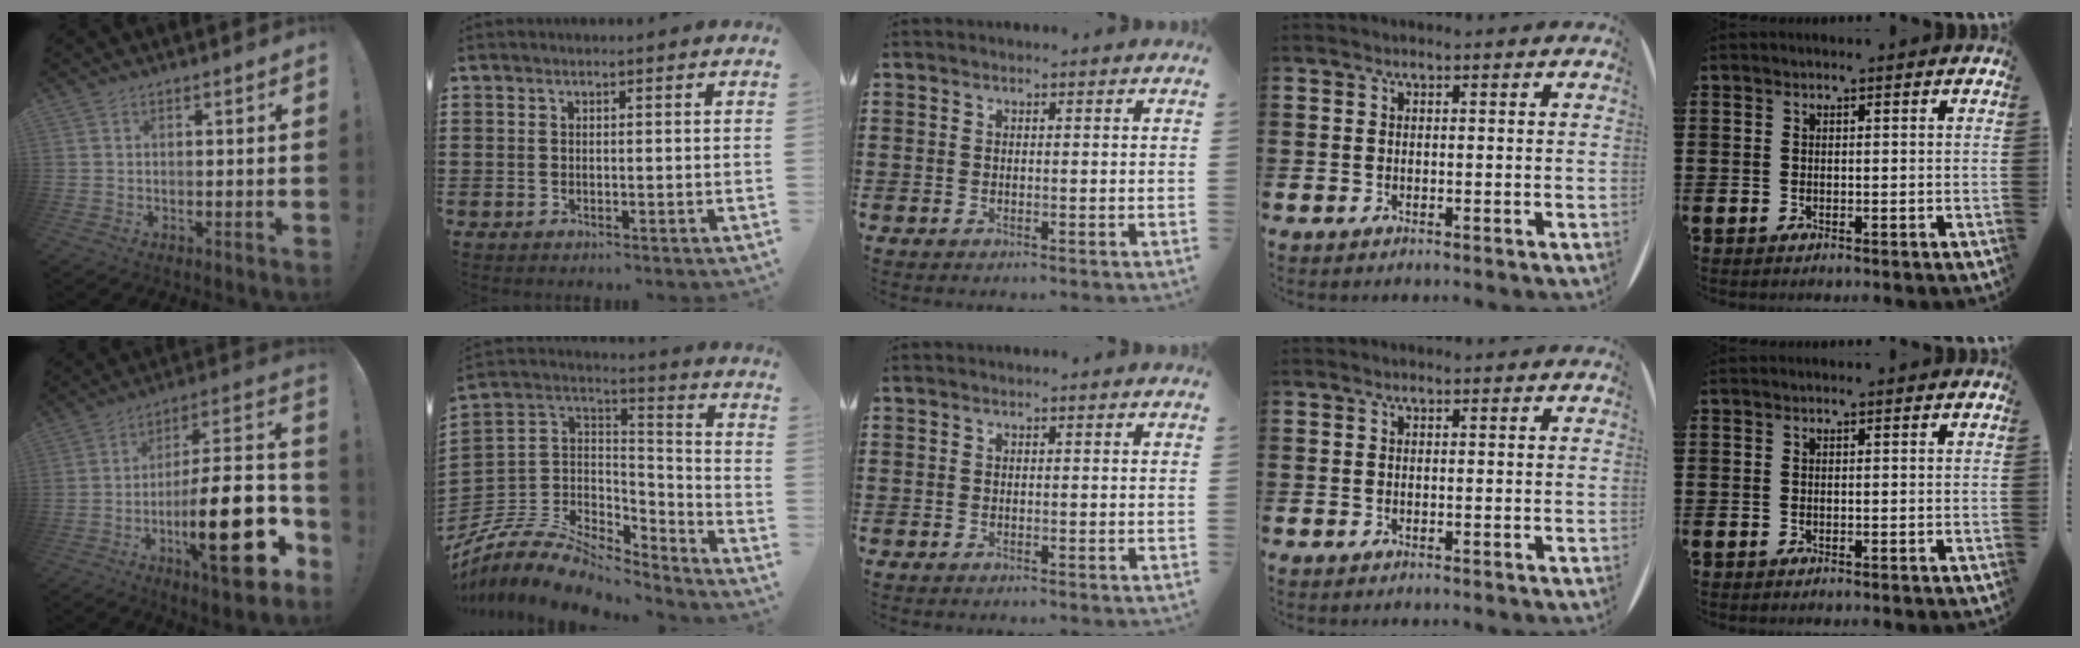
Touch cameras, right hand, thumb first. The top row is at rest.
{"thumb": {"total": 25.8, "force": [-8.6, 6.9, 23.3], "torque": [-0.376, 0.039, -0.137]}, "index": {"total": 8.9, "force": [-7.0, 3.9, 3.8], "torque": [-0.088, 0.007, -0.136]}}